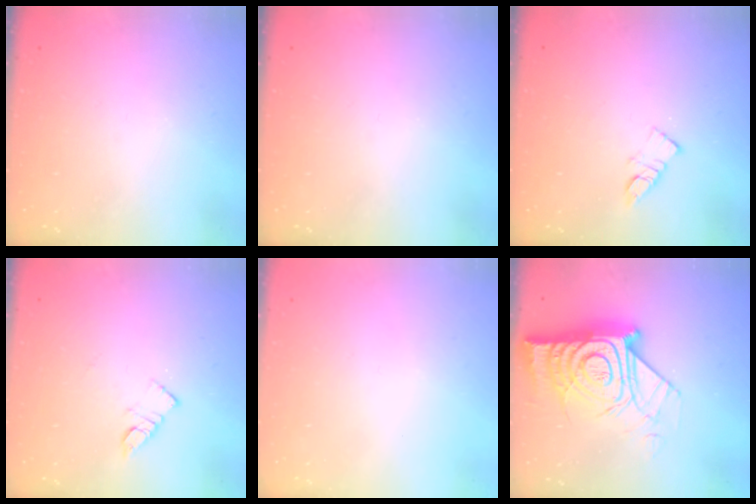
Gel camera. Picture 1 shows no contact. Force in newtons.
{"total": 0.0}
{"total": 5.7, "press": 5.7, "slide": 0.2}
{"total": 4.9, "press": 4.9, "slide": 0.2}
{"total": 1.6, "press": 1.6, "slide": 0.1}
{"total": 22.0, "press": 21.9, "slide": 1.7}